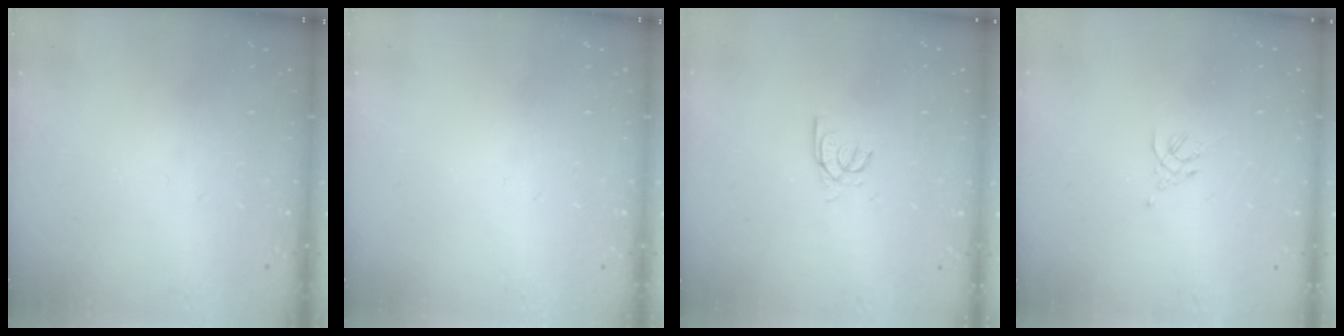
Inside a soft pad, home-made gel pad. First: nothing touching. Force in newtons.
{"total": 0.0}
{"total": 3.7, "press": 3.7, "slide": 0.1}
{"total": 1.5, "press": 1.4, "slide": 0.6}